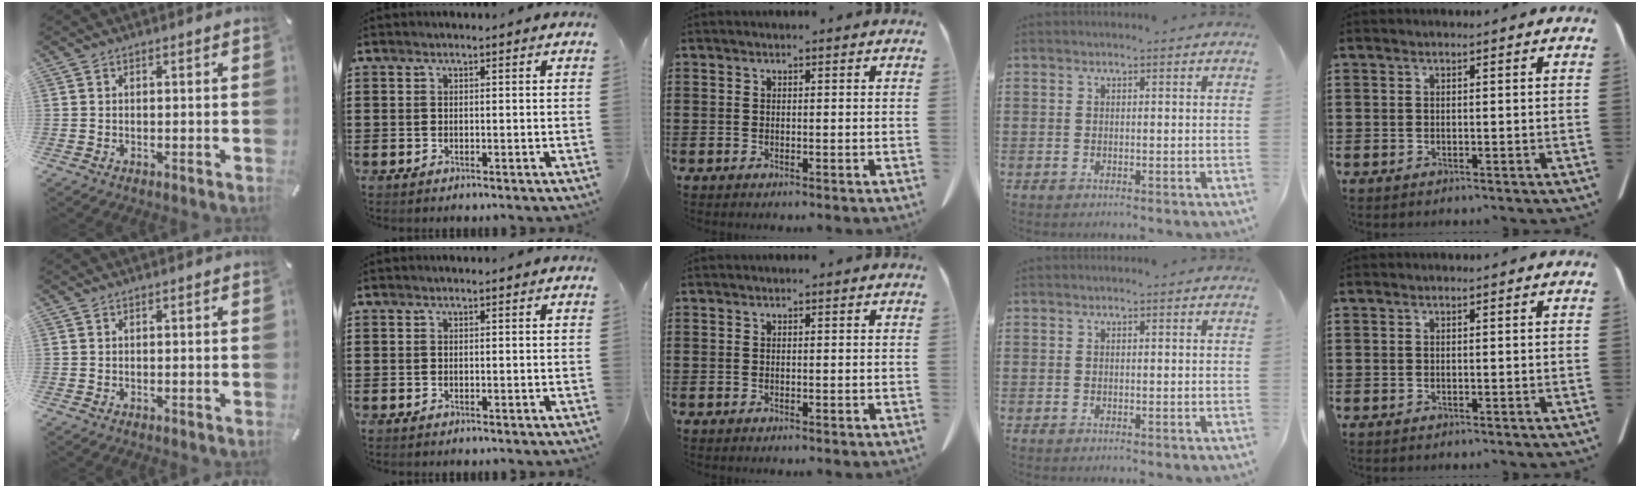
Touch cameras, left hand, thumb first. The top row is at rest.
{}